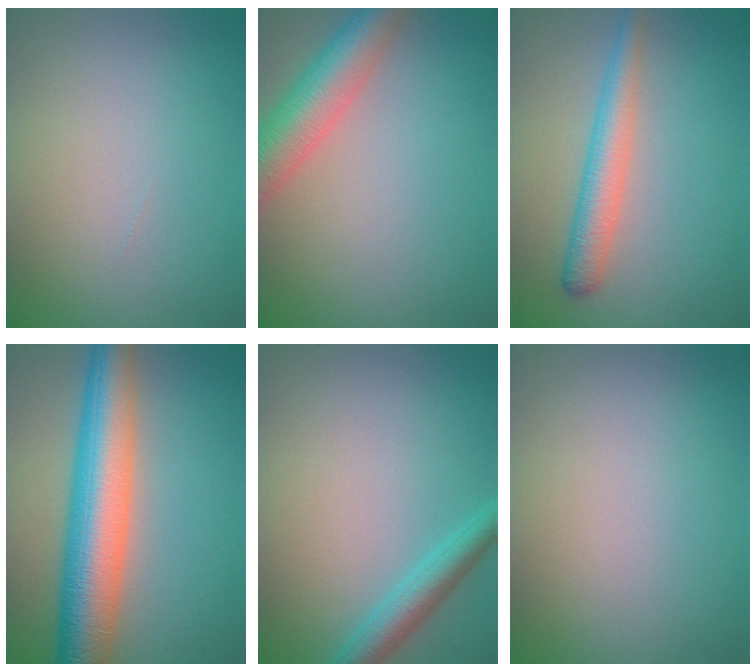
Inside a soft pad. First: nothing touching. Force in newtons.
{"total": 6.4, "press": 6.4, "slide": 0.4}
{"total": 3.5, "press": 3.5, "slide": 0.1}
{"total": 9.8, "press": 9.8, "slide": 0.0}
{"total": 3.0, "press": 3.0, "slide": 0.2}
{"total": 0.0}